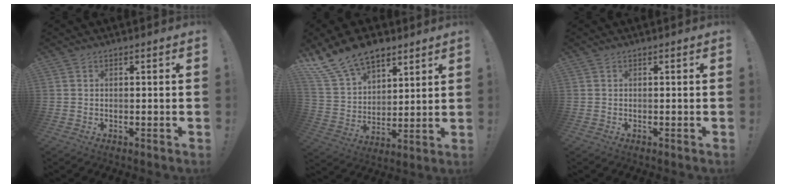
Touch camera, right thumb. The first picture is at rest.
{"total": 15.5, "force": [11.5, 8.5, 6.1], "torque": [-0.124, -0.072, 0.221]}
{"total": 0.0}